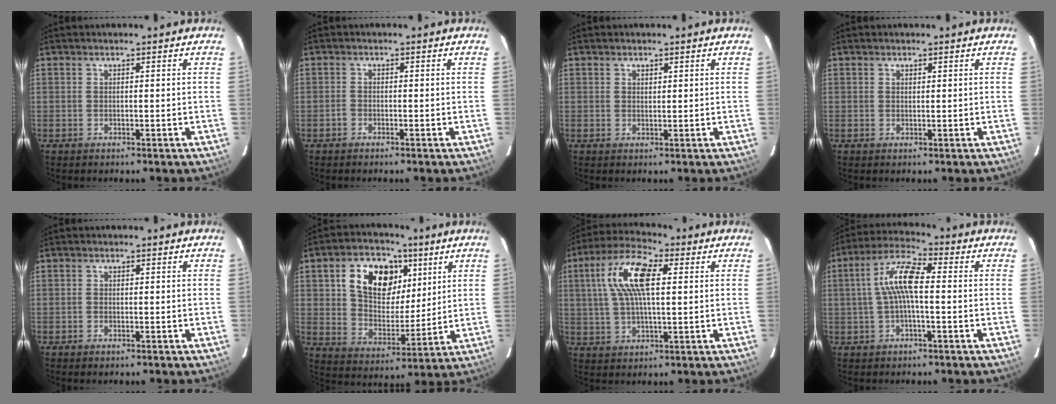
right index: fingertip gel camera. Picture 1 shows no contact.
{"total": 1.0, "force": [-0.8, 0.5, 0.2], "torque": [-0.008, 0.001, -0.020]}
{"total": 0.9, "force": [0.6, 0.7, 0.3], "torque": [-0.002, 0.003, 0.010]}
{"total": 0.5, "force": [0.4, 0.3, 0.1], "torque": [-0.002, 0.002, 0.006]}
{"total": 0.8, "force": [-0.6, 0.4, 0.4], "torque": [-0.009, -0.002, -0.013]}
{"total": 15.4, "force": [6.3, 10.0, 9.9], "torque": [-0.180, 0.022, 0.112]}
{"total": 12.4, "force": [3.1, 4.6, 11.1], "torque": [-0.218, 0.025, 0.053]}
{"total": 8.5, "force": [0.0, 2.2, 8.2], "torque": [-0.169, 0.021, -0.002]}